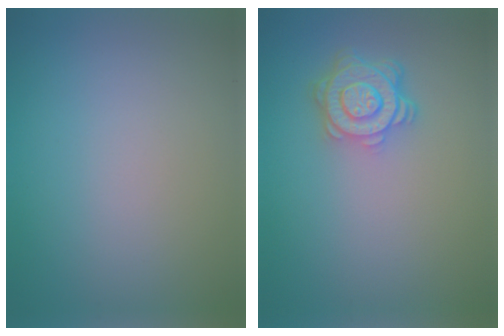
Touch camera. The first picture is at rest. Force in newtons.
{"total": 4.7, "press": 3.7, "slide": 3.0}